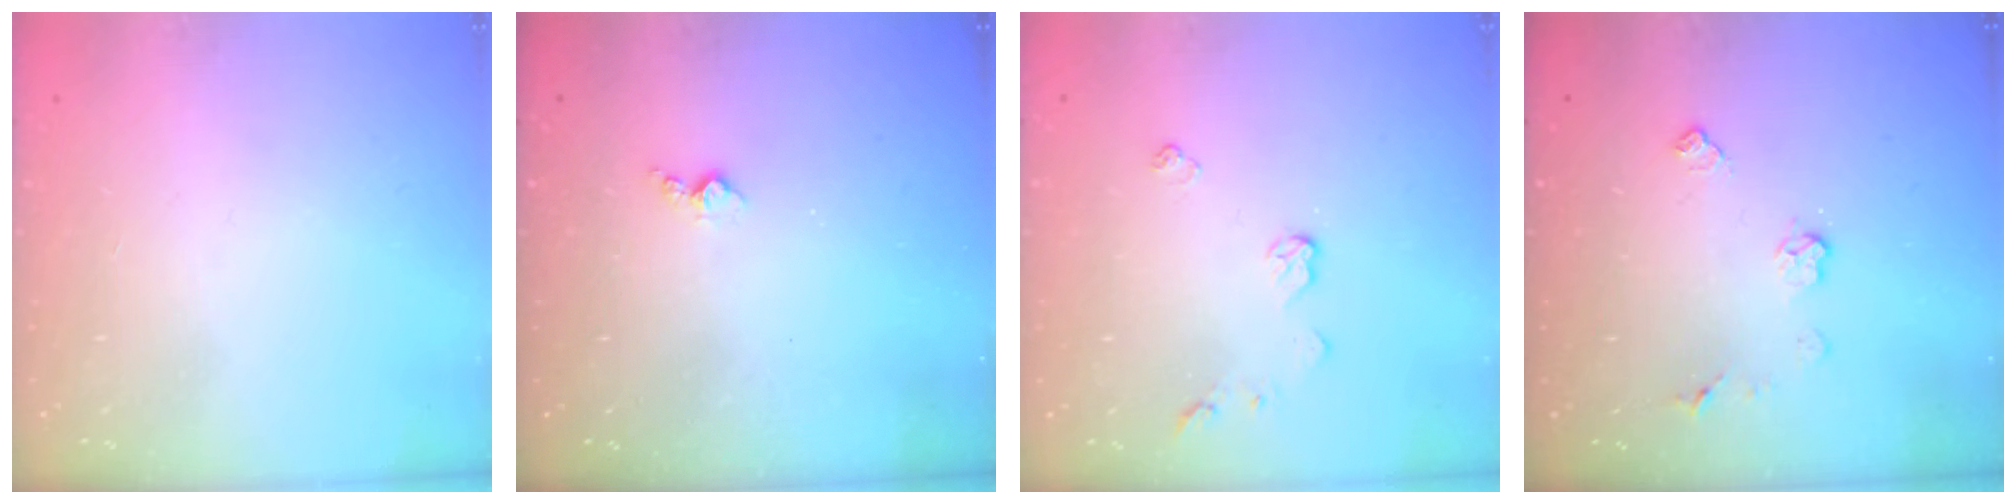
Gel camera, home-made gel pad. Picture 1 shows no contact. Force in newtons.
{"total": 3.7, "press": 3.7, "slide": 0.4}
{"total": 5.5, "press": 5.5, "slide": 0.5}
{"total": 5.8, "press": 5.7, "slide": 0.5}